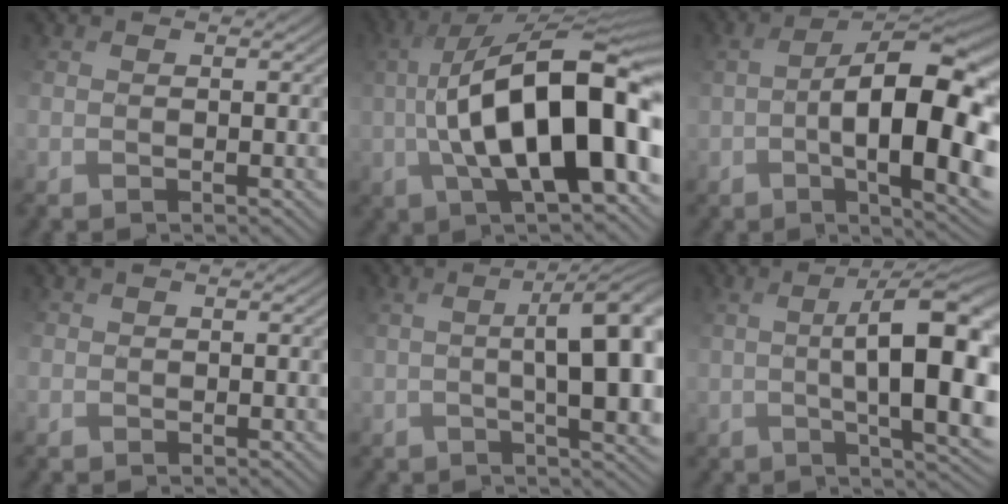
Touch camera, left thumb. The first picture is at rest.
{"total": 15.3, "force": [-1.0, 5.9, 14.0], "torque": [-0.233, 0.025, -0.011]}
{"total": 13.1, "force": [-2.5, 4.9, 11.9], "torque": [-0.180, 0.004, -0.025]}
{"total": 0.8, "force": [0.0, 0.2, -0.8], "torque": [0.002, 0.001, 0.000]}
{"total": 11.8, "force": [0.4, 3.9, 11.1], "torque": [-0.127, 0.004, 0.019]}
{"total": 12.6, "force": [0.4, 3.8, 12.0], "torque": [-0.163, -0.003, 0.028]}